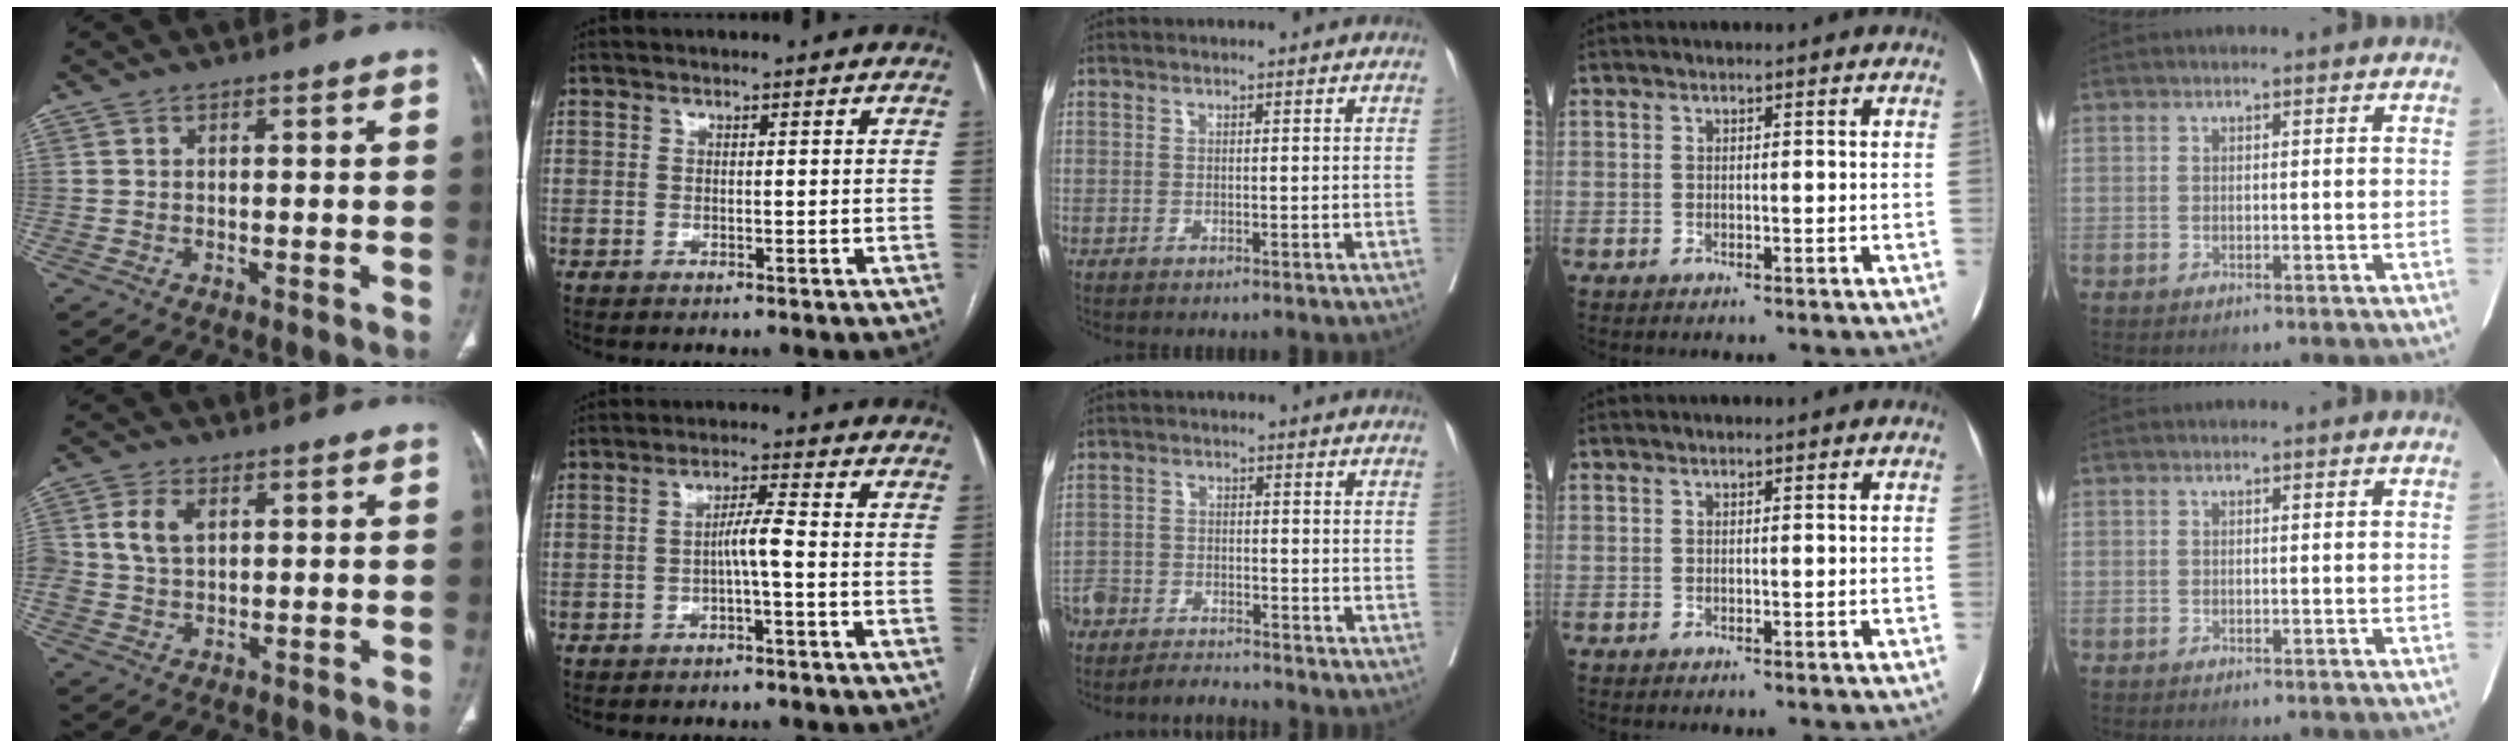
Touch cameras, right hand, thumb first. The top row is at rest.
{"thumb": {"total": 5.6, "force": [1.3, 3.8, 4.0], "torque": [-0.080, 0.004, 0.027]}, "index": {"total": 3.6, "force": [-1.1, -0.1, 3.4], "torque": [-0.059, 0.008, -0.019]}, "middle": {"total": 7.8, "force": [-7.6, 1.2, 1.3], "torque": [-0.013, 0.004, -0.127]}}